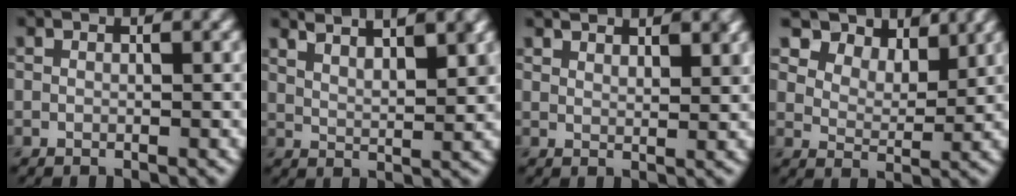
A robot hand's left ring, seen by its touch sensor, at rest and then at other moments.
{"total": 5.8, "force": [4.2, 1.7, 3.5], "torque": [-0.028, 0.020, 0.043]}
{"total": 2.7, "force": [2.4, 0.7, 1.1], "torque": [-0.009, -0.002, 0.038]}
{"total": 9.2, "force": [6.6, 5.2, 3.7], "torque": [-0.083, -0.006, 0.127]}